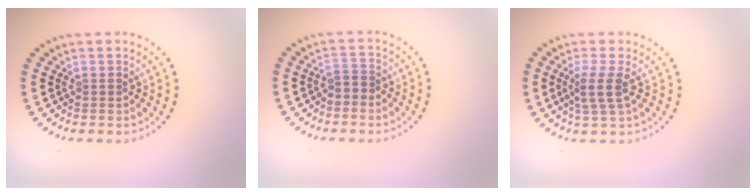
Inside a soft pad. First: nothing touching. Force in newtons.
{"total": 1.4, "press": 1.1, "slide": 0.8}
{"total": 2.4, "press": 2.0, "slide": 1.4}